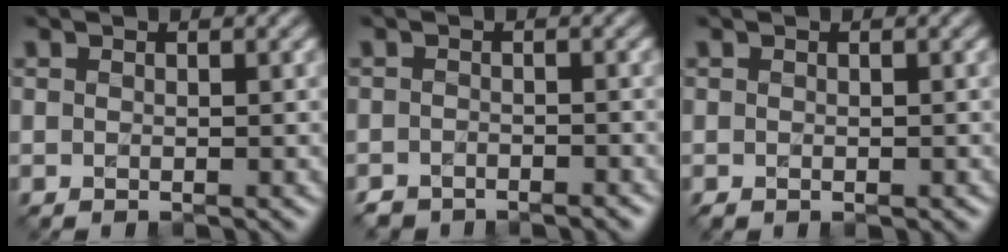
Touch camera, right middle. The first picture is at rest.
{"total": 2.7, "force": [-2.5, 1.0, 0.3], "torque": [0.000, 0.003, -0.036]}
{"total": 0.6, "force": [-0.3, 0.4, 0.4], "torque": [-0.008, -0.002, -0.004]}